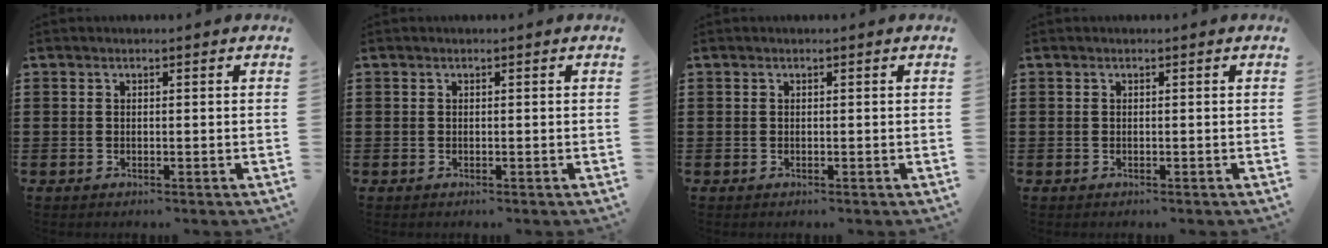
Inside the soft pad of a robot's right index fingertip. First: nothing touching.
{"total": 0.0}
{"total": 0.0}
{"total": 0.0}